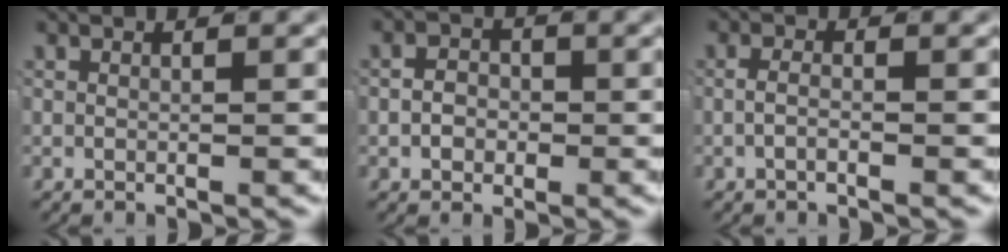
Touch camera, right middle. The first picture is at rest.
{"total": 2.0, "force": [-0.6, 1.6, 1.0], "torque": [-0.002, -0.002, -0.013]}
{"total": 1.2, "force": [-0.6, 0.2, 1.1], "torque": [-0.020, -0.003, -0.010]}